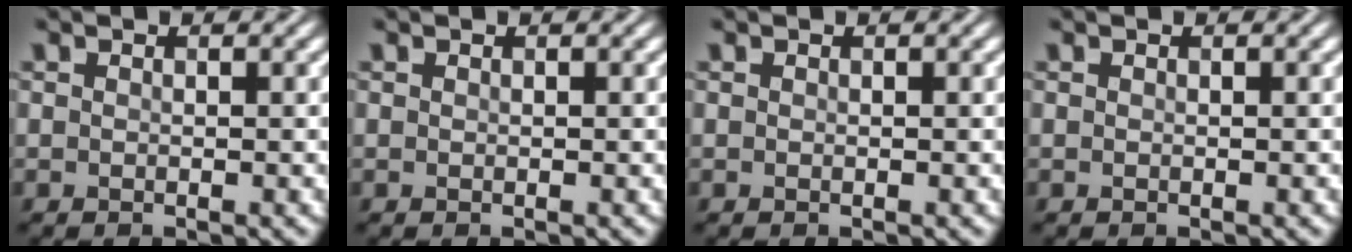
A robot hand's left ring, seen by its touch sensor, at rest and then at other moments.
{"total": 0.0}
{"total": 0.0}
{"total": 0.0}